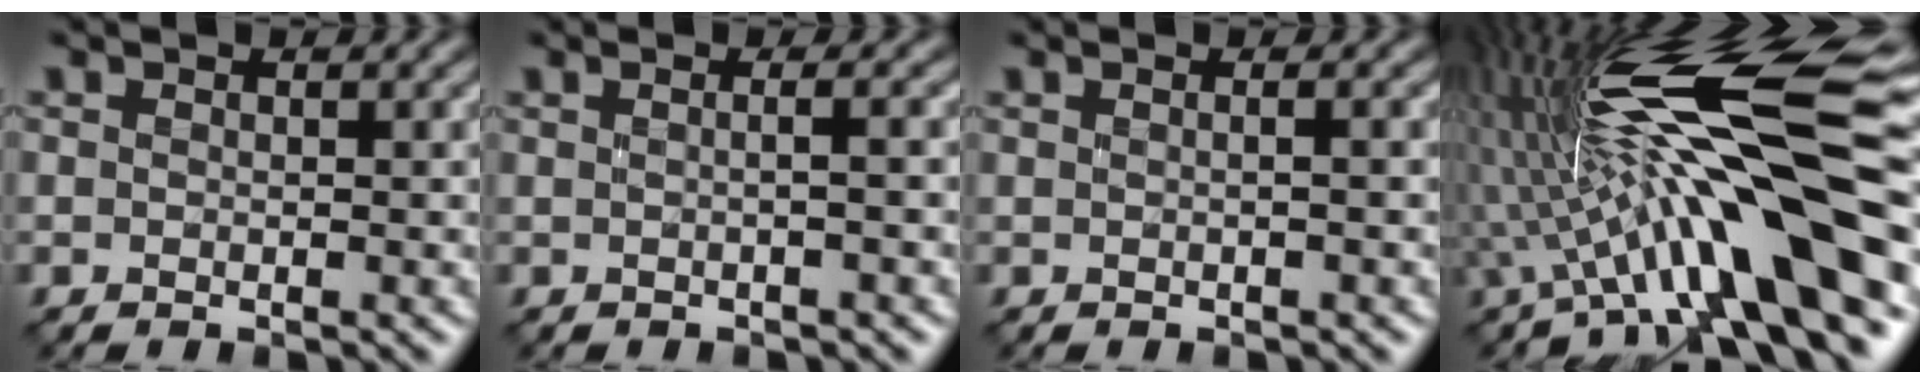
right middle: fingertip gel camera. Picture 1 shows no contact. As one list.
[{"total": 1.5, "force": [0.1, 0.3, 1.5], "torque": [-0.010, -0.008, 0.000]}, {"total": 0.8, "force": [0.1, -0.1, 0.8], "torque": [-0.012, -0.011, 0.001]}, {"total": 14.7, "force": [0.3, 3.0, 14.4], "torque": [-0.235, 0.027, 0.003]}]